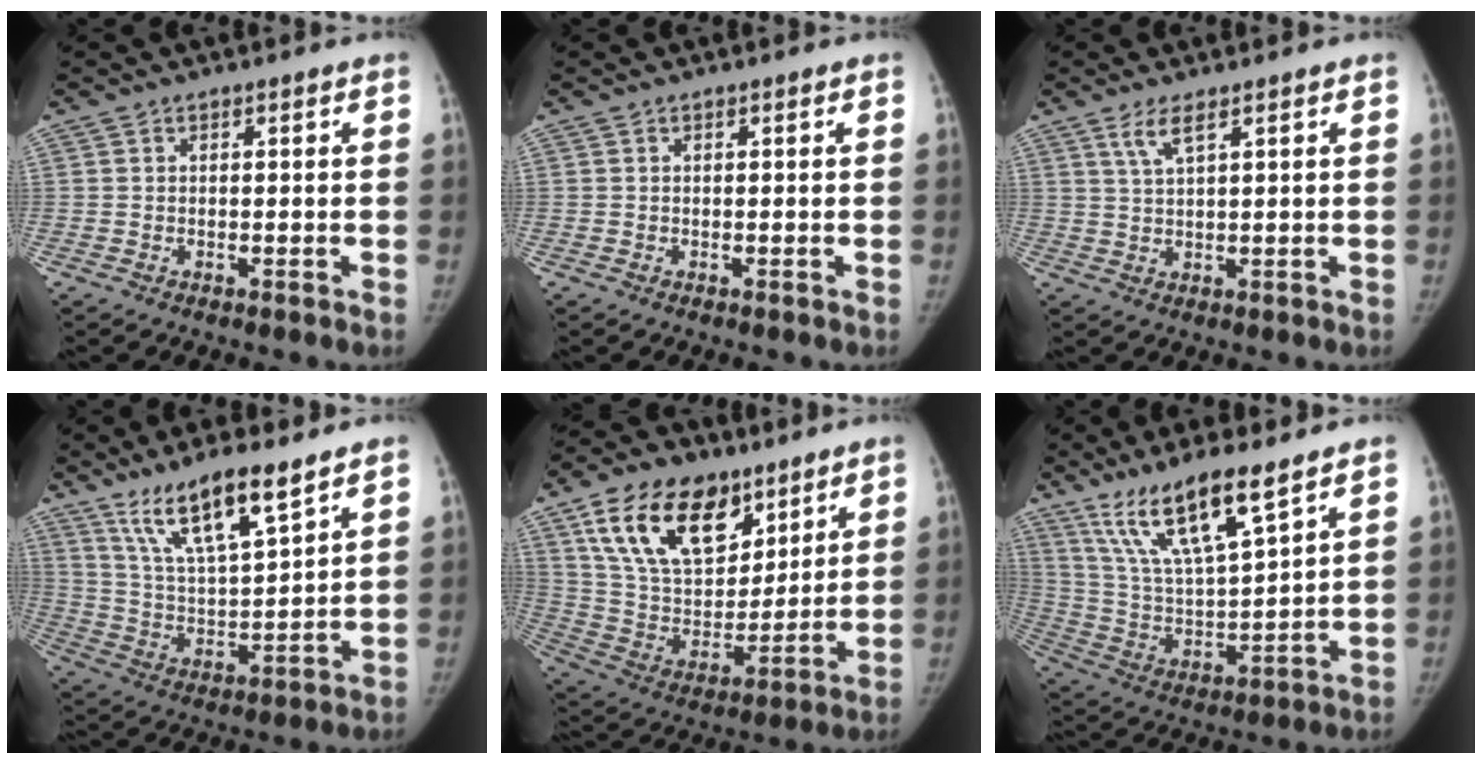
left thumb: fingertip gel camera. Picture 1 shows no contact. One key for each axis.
{"total": 0.0}
{"total": 3.4, "fx": 2.1, "fy": 0.6, "fz": 2.6, "tx": -0.060, "ty": -0.005, "tz": 0.047}
{"total": 14.4, "fx": 9.8, "fy": 3.1, "fz": 10.1, "tx": -0.172, "ty": -0.051, "tz": 0.193}
{"total": 21.7, "fx": 12.0, "fy": 12.6, "fz": 12.8, "tx": -0.191, "ty": -0.038, "tz": 0.220}
{"total": 16.0, "fx": 10.7, "fy": 3.1, "fz": 11.5, "tx": -0.207, "ty": -0.051, "tz": 0.217}